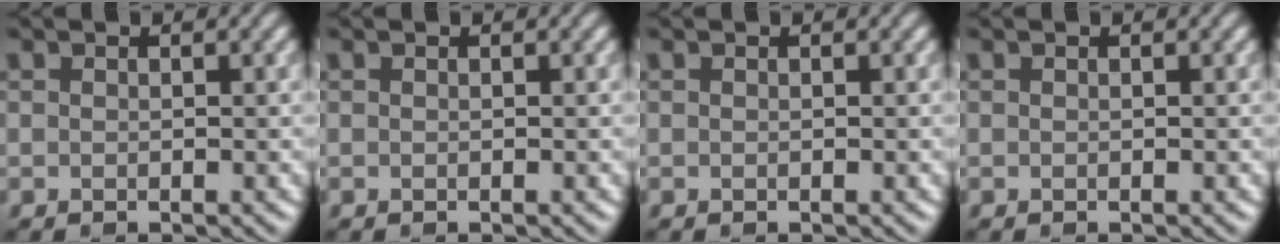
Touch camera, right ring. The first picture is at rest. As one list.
[{"total": 0.0}, {"total": 0.0}, {"total": 0.0}]